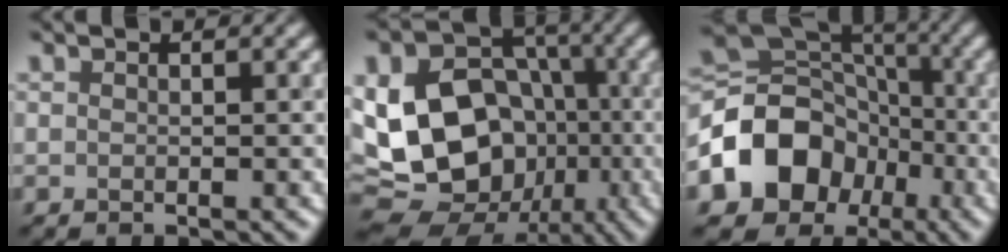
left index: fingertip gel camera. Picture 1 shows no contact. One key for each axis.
{"total": 15.7, "fx": -2.2, "fy": 12.6, "fz": 9.2, "tx": -0.181, "ty": -0.012, "tz": -0.026}
{"total": 10.3, "fx": -3.7, "fy": 8.3, "fz": 4.9, "tx": -0.082, "ty": 0.004, "tz": -0.076}